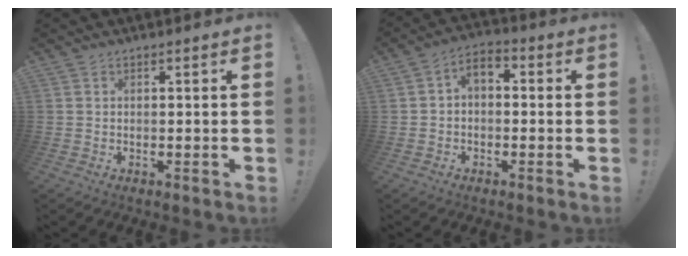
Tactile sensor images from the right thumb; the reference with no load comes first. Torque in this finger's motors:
{"motor_torque": [0.20, -0.29, 0.11, -0.13, 0.00]}